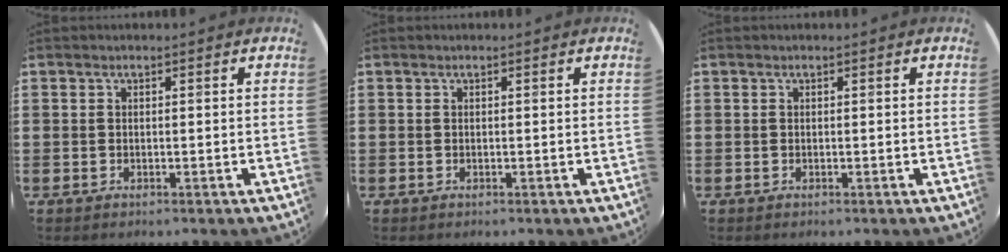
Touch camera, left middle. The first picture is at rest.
{"total": 0.0}
{"total": 0.0}